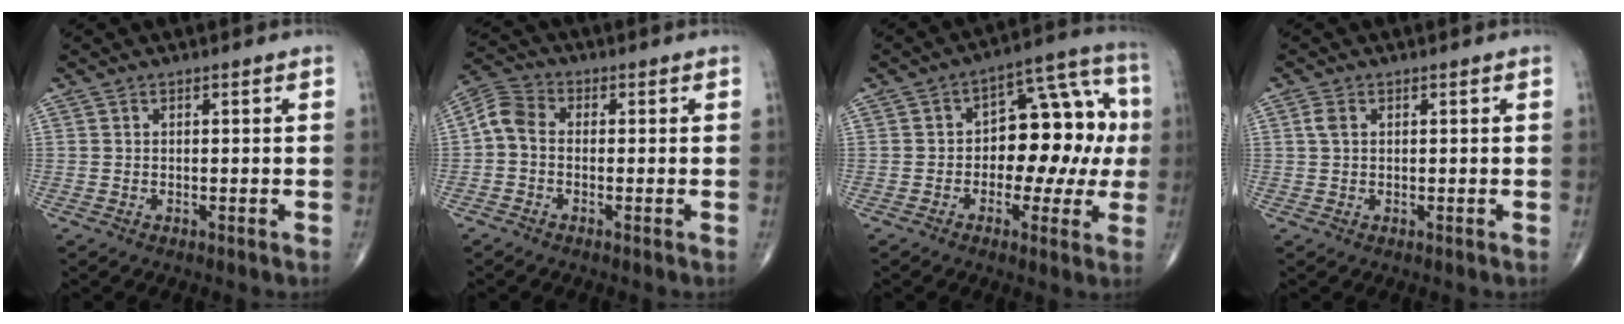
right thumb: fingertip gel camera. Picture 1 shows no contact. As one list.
[{"total": 5.0, "force": [-0.6, 3.6, 3.5], "torque": [-0.065, 0.017, -0.029]}, {"total": 14.8, "force": [-0.4, 8.7, 11.9], "torque": [-0.107, 0.050, -0.012]}, {"total": 1.7, "force": [0.5, 1.0, 1.3], "torque": [-0.035, 0.008, 0.011]}]